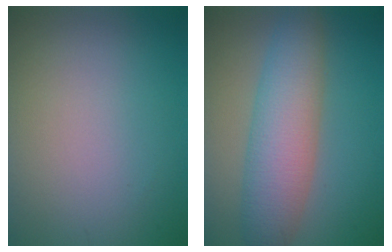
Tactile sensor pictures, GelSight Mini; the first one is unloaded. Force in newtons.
{"total": 6.9, "press": 6.9, "slide": 0.3}